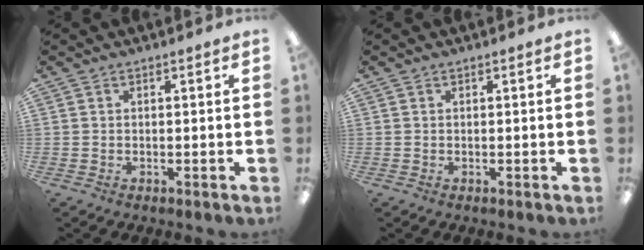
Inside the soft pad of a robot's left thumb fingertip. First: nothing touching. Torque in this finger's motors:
{"motor_torque": [-0.12, 0.12, -0.06, 0.09, 0.00]}